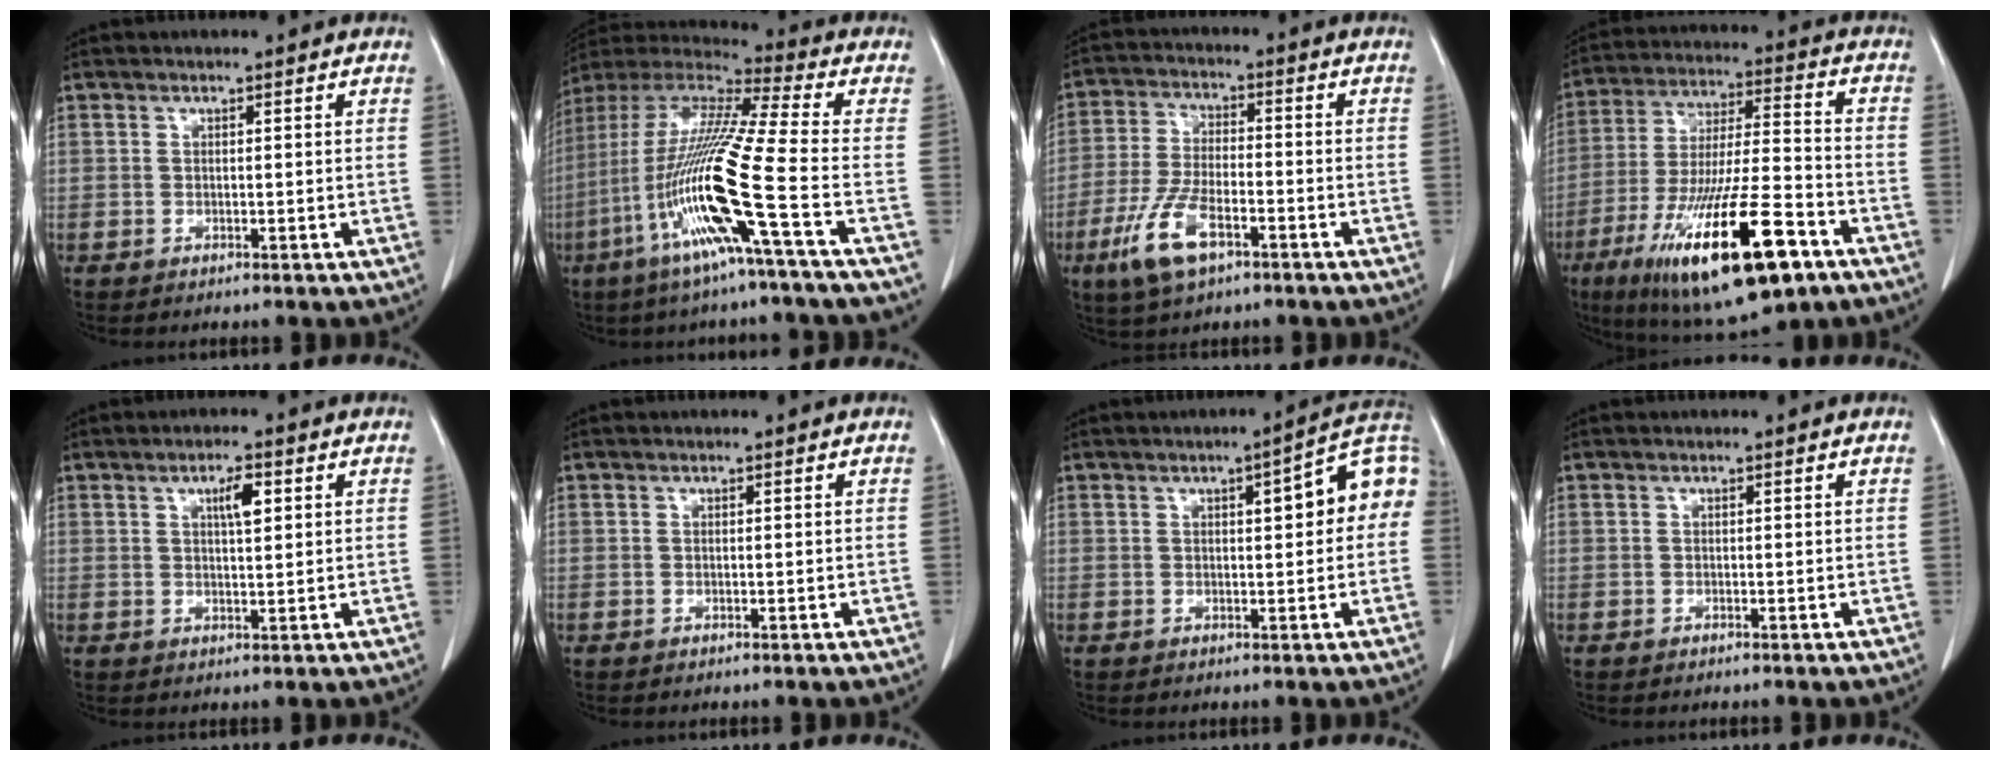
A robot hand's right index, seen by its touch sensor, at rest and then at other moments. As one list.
[{"total": 18.7, "force": [-6.5, -1.2, 17.5], "torque": [-0.361, -0.022, -0.138]}, {"total": 9.5, "force": [-4.9, 3.4, 7.4], "torque": [-0.166, -0.007, -0.090]}, {"total": 22.8, "force": [-11.6, 4.3, 19.2], "torque": [-0.347, -0.033, -0.192]}, {"total": 3.5, "force": [1.3, 0.7, 3.1], "torque": [-0.053, 0.001, 0.022]}, {"total": 0.0}, {"total": 8.9, "force": [1.6, 2.0, 8.5], "torque": [-0.111, 0.033, 0.015]}, {"total": 0.0}]